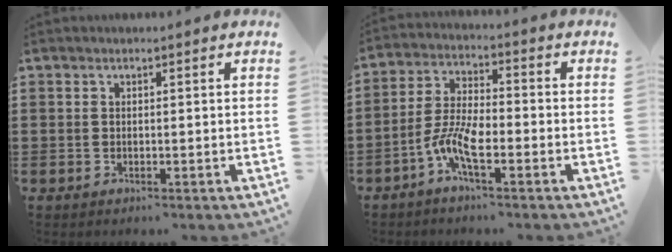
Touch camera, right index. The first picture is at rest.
{"total": 7.1, "force": [-3.3, 2.1, 5.9], "torque": [-0.149, -0.016, -0.068]}